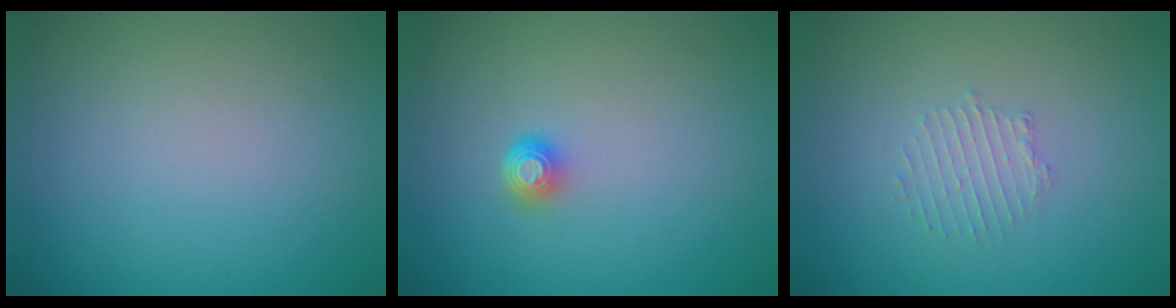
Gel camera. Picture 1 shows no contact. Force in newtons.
{"total": 1.5, "press": 1.1, "slide": 1.0}
{"total": 1.3, "press": 0.7, "slide": 1.1}